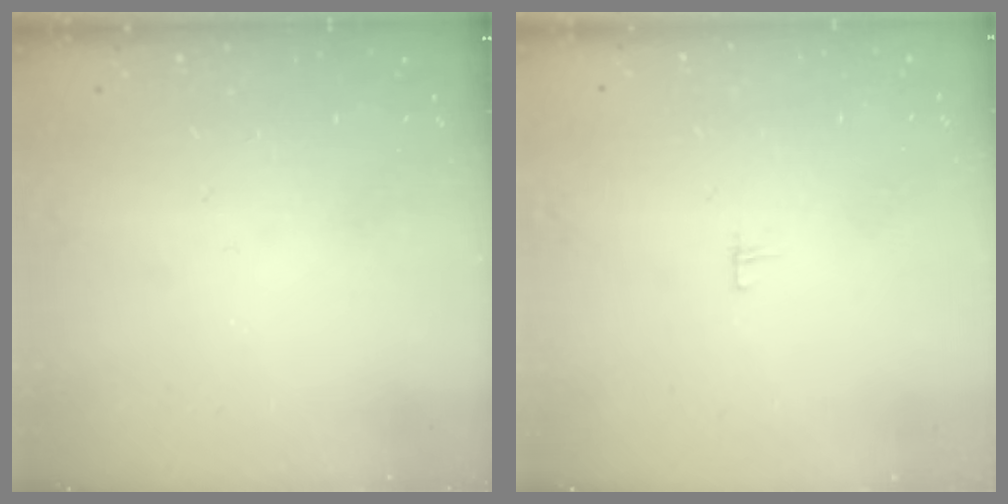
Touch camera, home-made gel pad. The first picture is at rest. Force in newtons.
{"total": 3.2, "press": 3.2, "slide": 0.2}